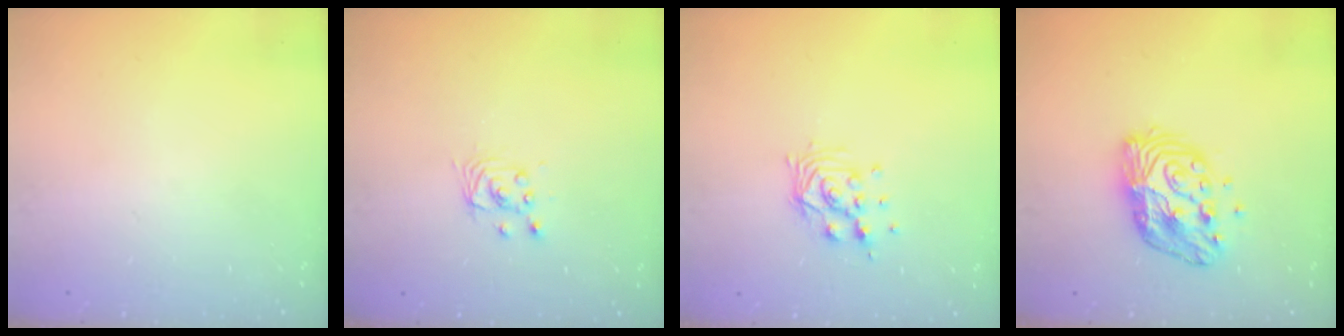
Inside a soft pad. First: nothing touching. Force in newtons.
{"total": 2.9, "press": 2.9, "slide": 0.0}
{"total": 8.9, "press": 8.9, "slide": 0.7}
{"total": 12.7, "press": 12.6, "slide": 1.0}